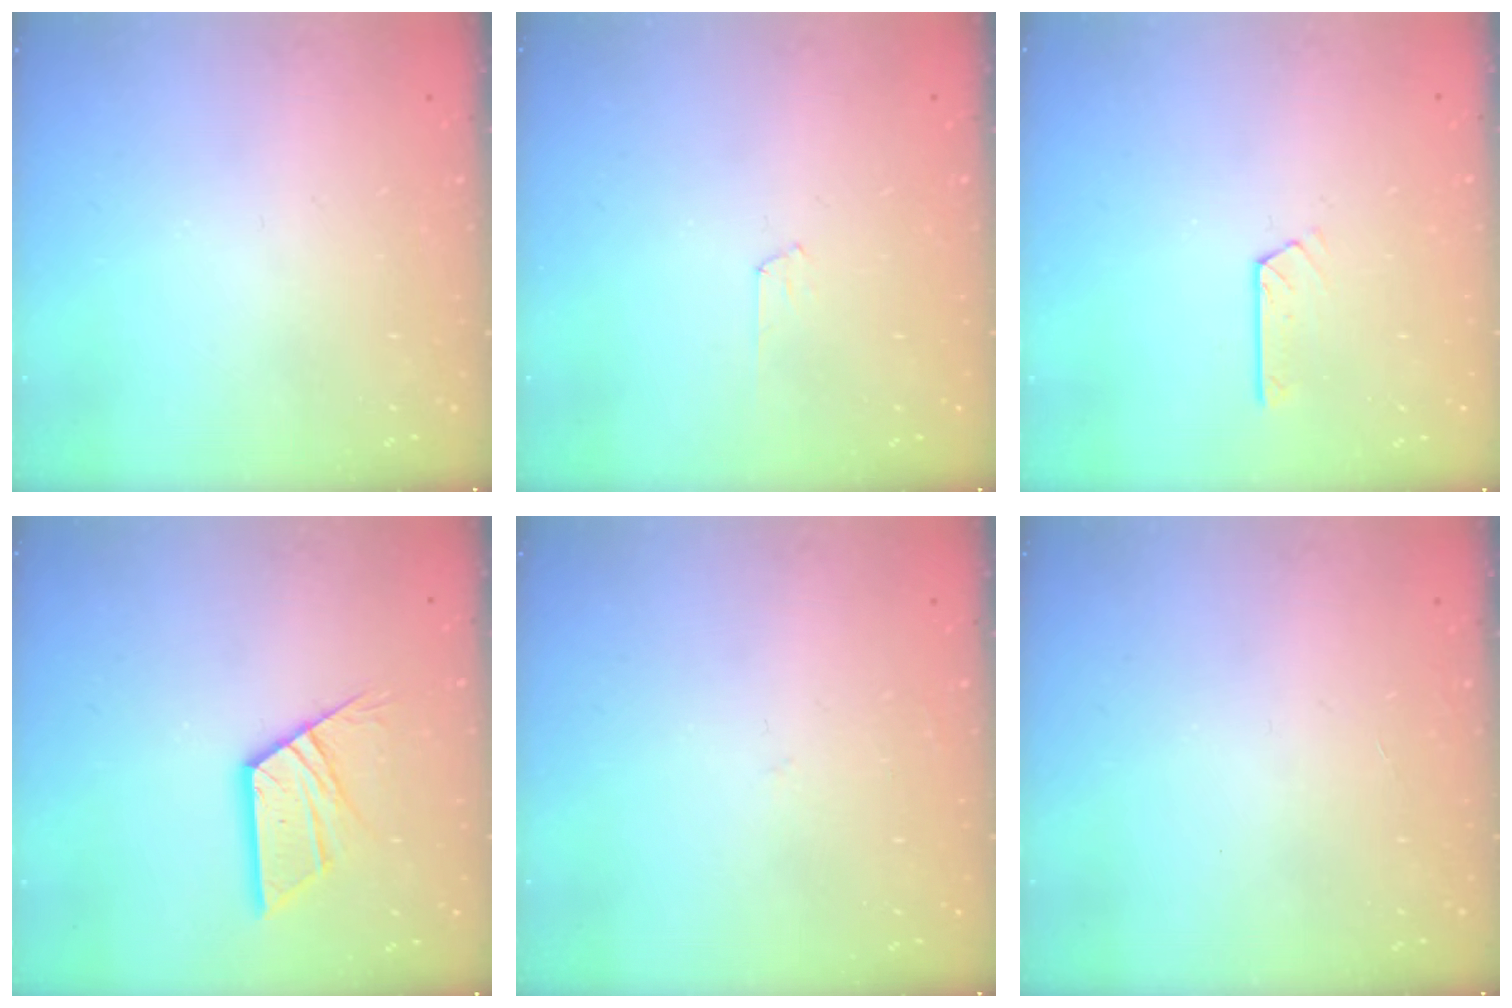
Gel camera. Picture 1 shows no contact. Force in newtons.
{"total": 3.5, "press": 3.4, "slide": 0.4}
{"total": 3.5, "press": 3.5, "slide": 0.3}
{"total": 11.7, "press": 11.7, "slide": 1.0}
{"total": 2.6, "press": 2.6, "slide": 0.2}
{"total": 0.0}